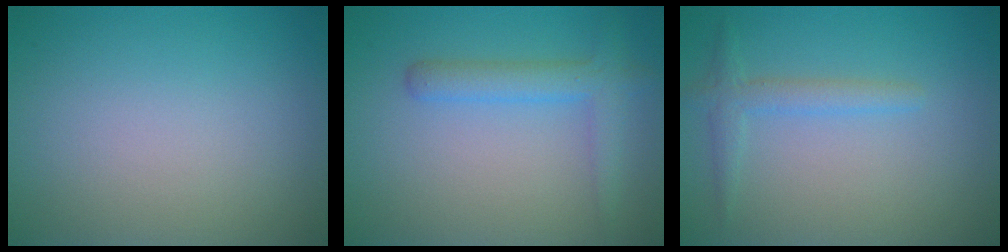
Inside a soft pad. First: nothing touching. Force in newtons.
{"total": 3.0, "press": 3.0, "slide": 0.2}
{"total": 1.9, "press": 1.9, "slide": 0.1}